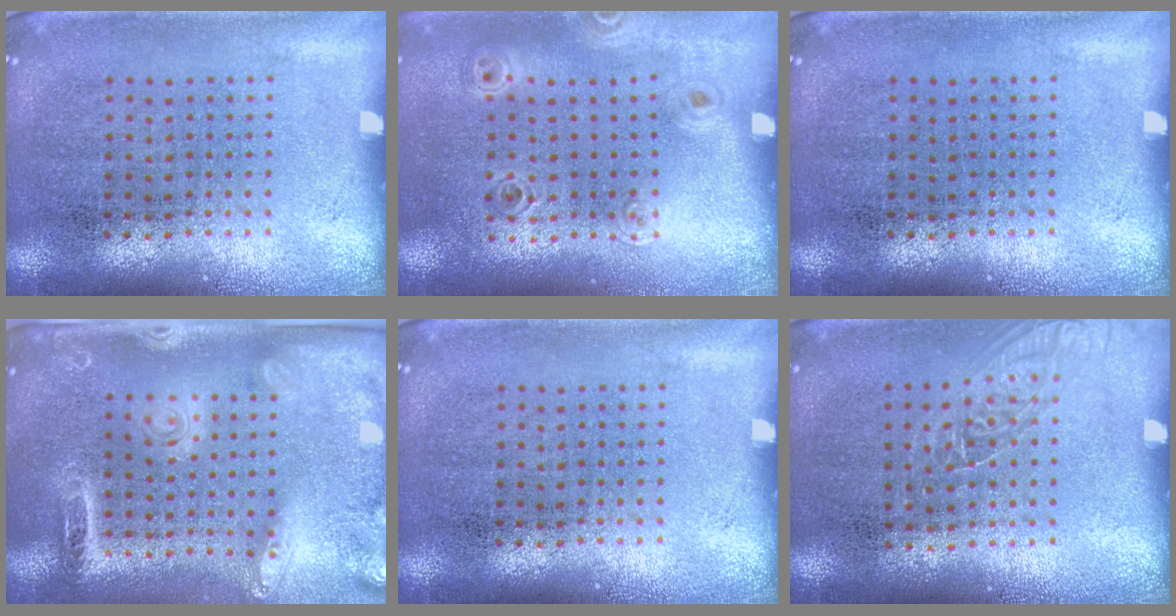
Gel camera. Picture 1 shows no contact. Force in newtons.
{"total": 1.0, "press": 0.9, "slide": 0.2}
{"total": 0.0}
{"total": 2.5, "press": 2.0, "slide": 1.5}
{"total": 0.0}
{"total": 1.1, "press": 1.0, "slide": 0.5}